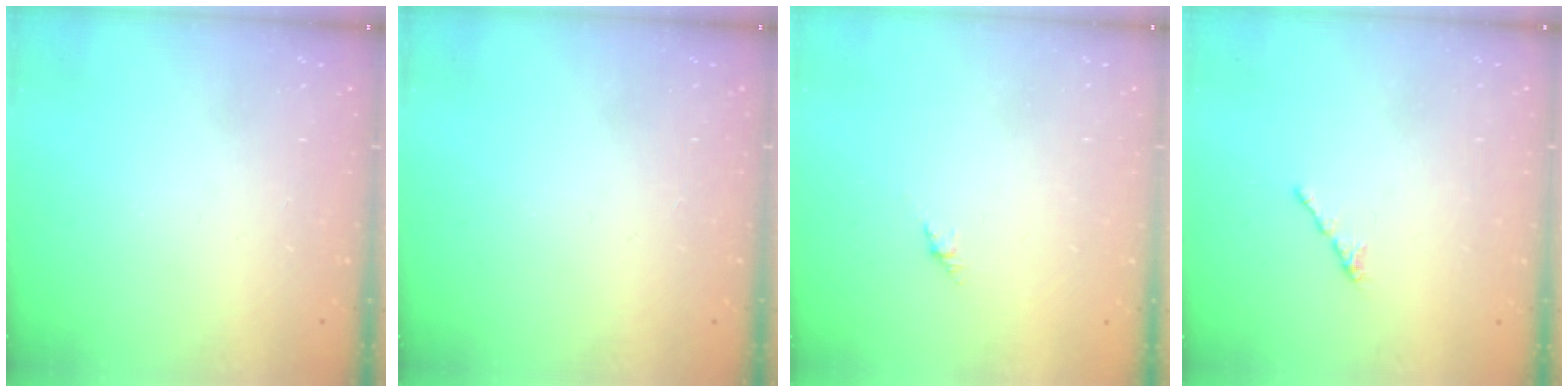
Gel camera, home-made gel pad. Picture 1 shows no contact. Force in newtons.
{"total": 0.0}
{"total": 2.7, "press": 2.6, "slide": 0.7}
{"total": 1.7, "press": 1.6, "slide": 0.5}